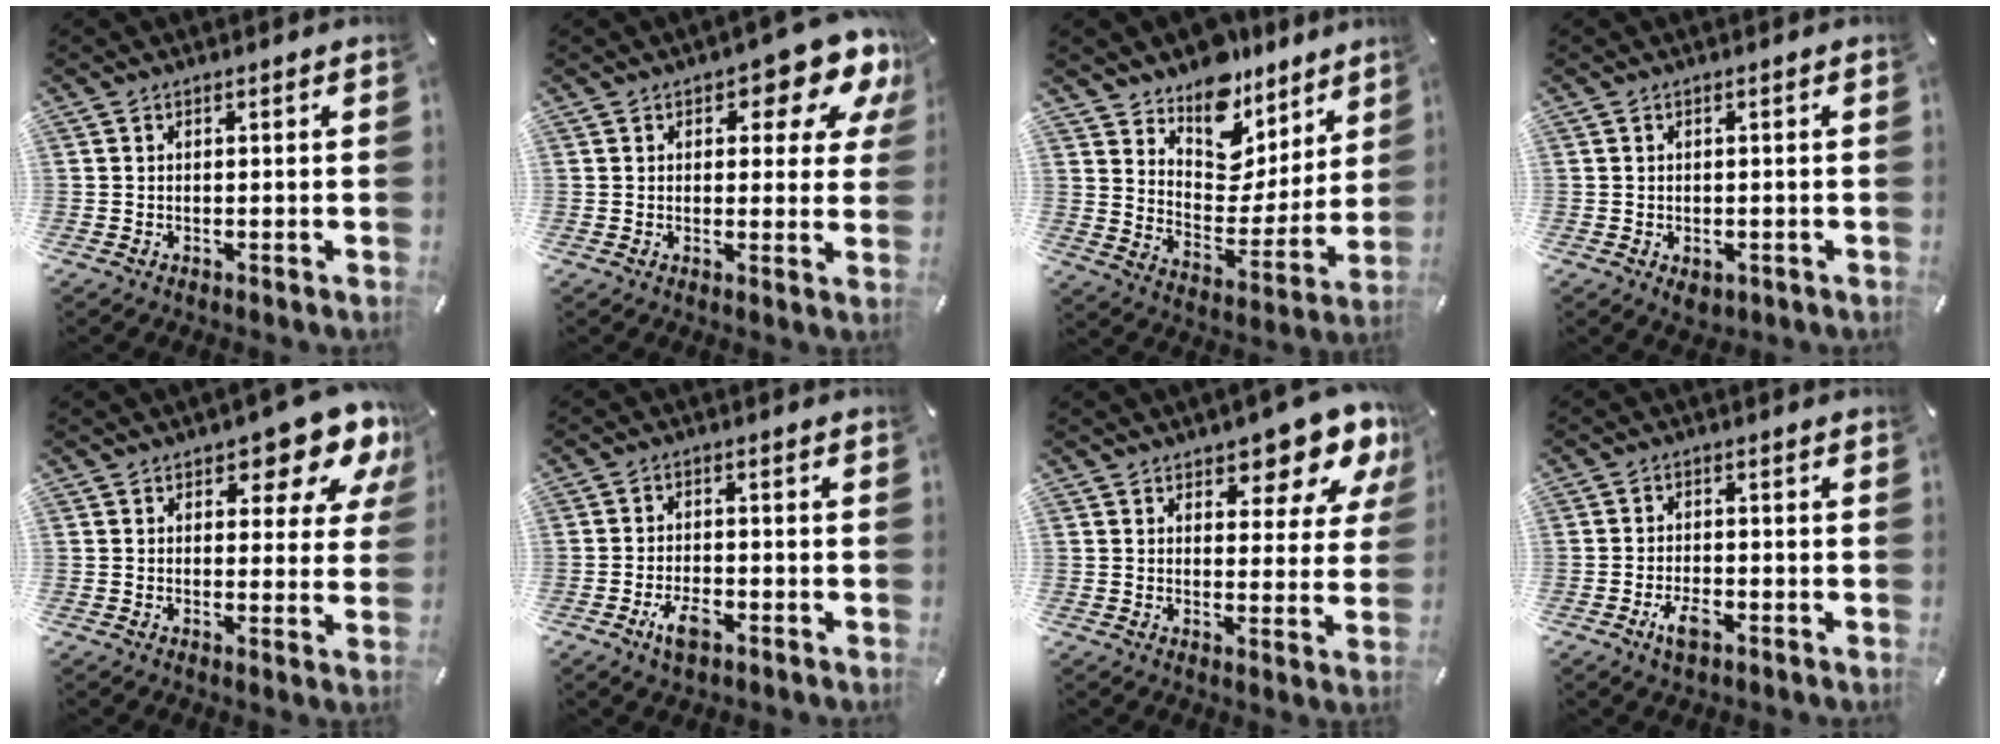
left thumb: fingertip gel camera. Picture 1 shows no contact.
{"total": 9.3, "force": [5.0, 4.3, 6.6], "torque": [-0.072, -0.032, 0.078]}
{"total": 12.6, "force": [10.3, 7.1, 1.6], "torque": [-0.022, -0.113, 0.189]}
{"total": 2.0, "force": [-0.9, 1.5, 0.9], "torque": [-0.013, 0.003, -0.014]}
{"total": 9.1, "force": [5.6, 4.2, 5.7], "torque": [-0.061, -0.040, 0.090]}
{"total": 5.4, "force": [-2.9, 2.7, 3.7], "torque": [-0.075, 0.011, -0.053]}
{"total": 8.8, "force": [6.6, 3.9, 4.3], "torque": [-0.043, -0.059, 0.108]}
{"total": 4.6, "force": [-2.4, 2.2, 3.2], "torque": [-0.069, 0.005, -0.046]}